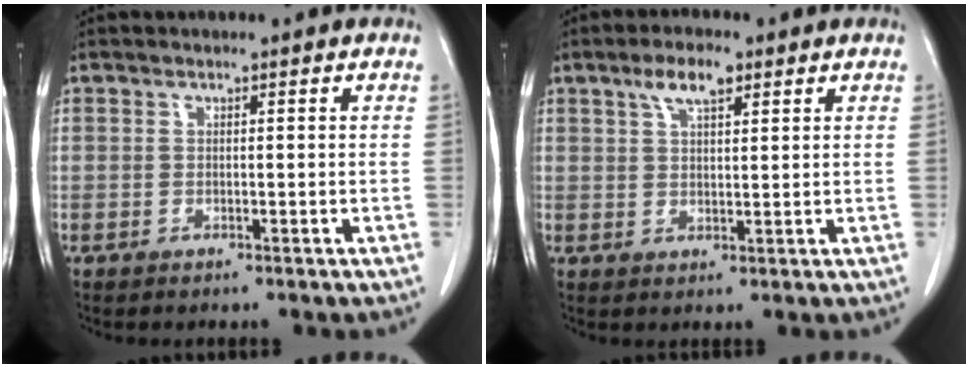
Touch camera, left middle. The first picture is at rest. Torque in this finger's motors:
{"motor_torque": [0.36, -0.23, 0.04, -0.01]}